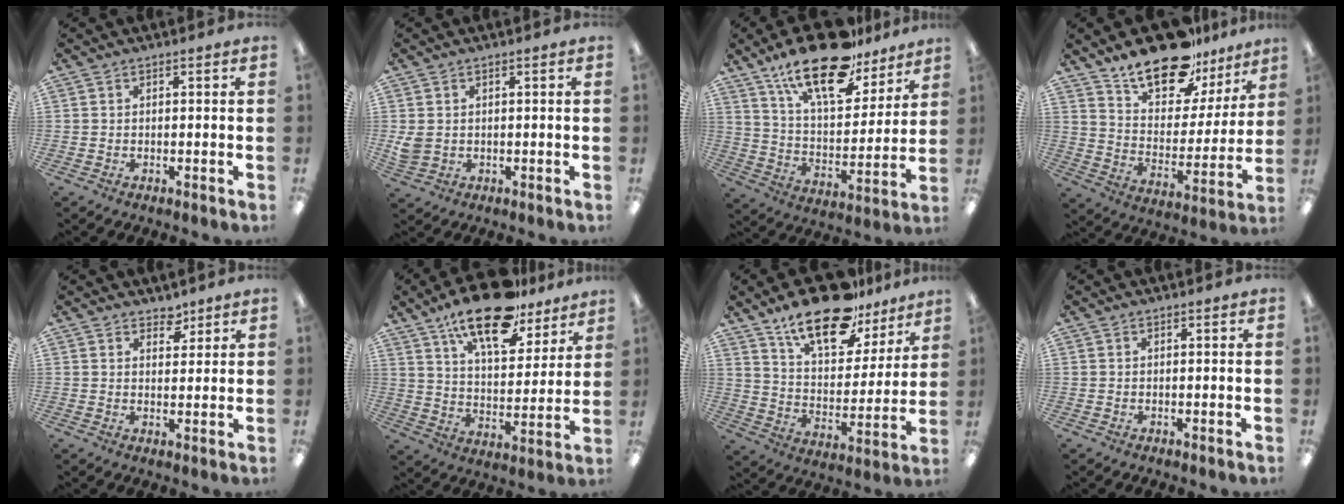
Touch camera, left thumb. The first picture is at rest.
{"total": 3.1, "force": [0.9, 2.5, 1.7], "torque": [-0.025, 0.001, 0.016]}
{"total": 22.3, "force": [15.7, 9.1, 13.0], "torque": [-0.213, -0.088, 0.271]}
{"total": 19.0, "force": [15.3, 8.0, 7.9], "torque": [-0.139, -0.104, 0.271]}
{"total": 3.5, "force": [2.9, 1.8, 0.8], "torque": [0.005, -0.017, 0.049]}
{"total": 19.5, "force": [14.3, 7.6, 11.0], "torque": [-0.180, -0.076, 0.242]}
{"total": 19.9, "force": [14.7, 8.4, 10.5], "torque": [-0.175, -0.082, 0.254]}
{"total": 0.0}